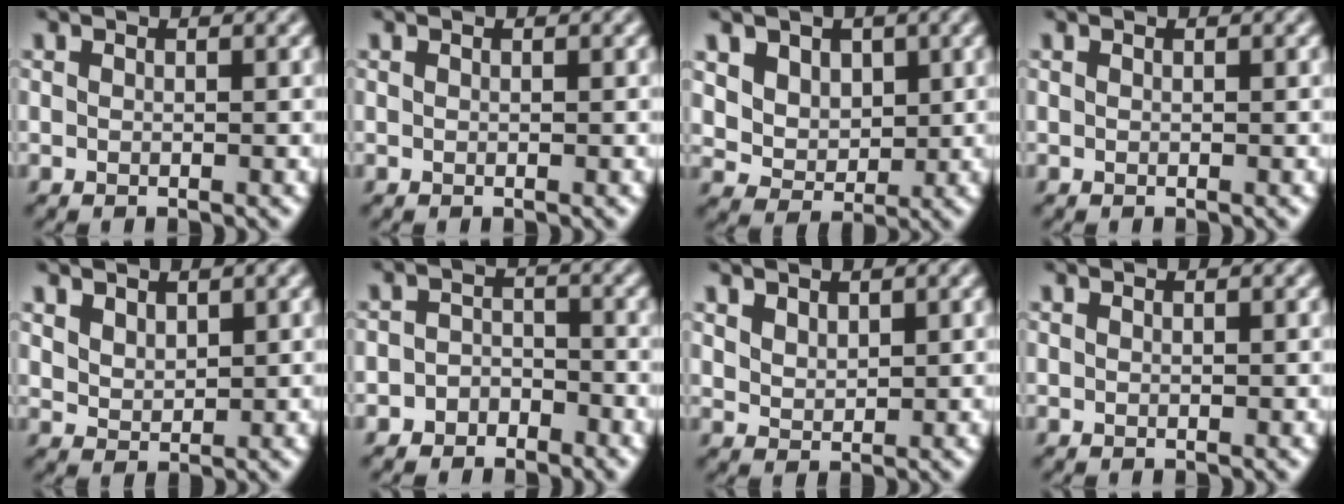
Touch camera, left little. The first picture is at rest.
{"total": 0.0}
{"total": 5.0, "force": [2.1, 4.0, 2.1], "torque": [-0.057, -0.009, 0.049]}
{"total": 0.0}
{"total": 1.8, "force": [1.1, 1.1, 0.9], "torque": [-0.026, -0.004, 0.022]}
{"total": 3.0, "force": [-2.2, 2.1, 0.2], "torque": [0.032, 0.011, -0.057]}
{"total": 1.5, "force": [1.0, 0.9, 0.7], "torque": [-0.019, -0.002, 0.022]}
{"total": 0.0}